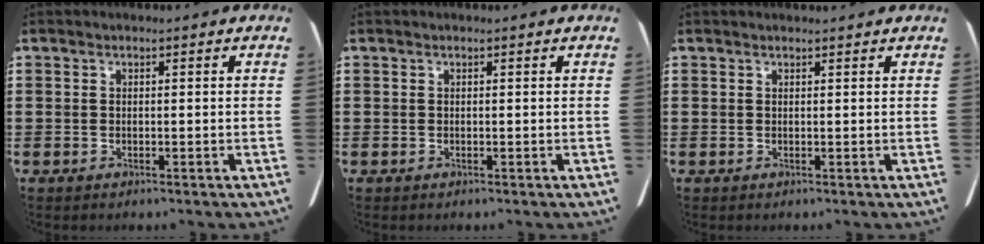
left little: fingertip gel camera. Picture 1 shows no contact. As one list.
[{"total": 0.0}, {"total": 0.7, "force": [0.7, 0.0, 0.2], "torque": [0.003, -0.002, 0.011]}]